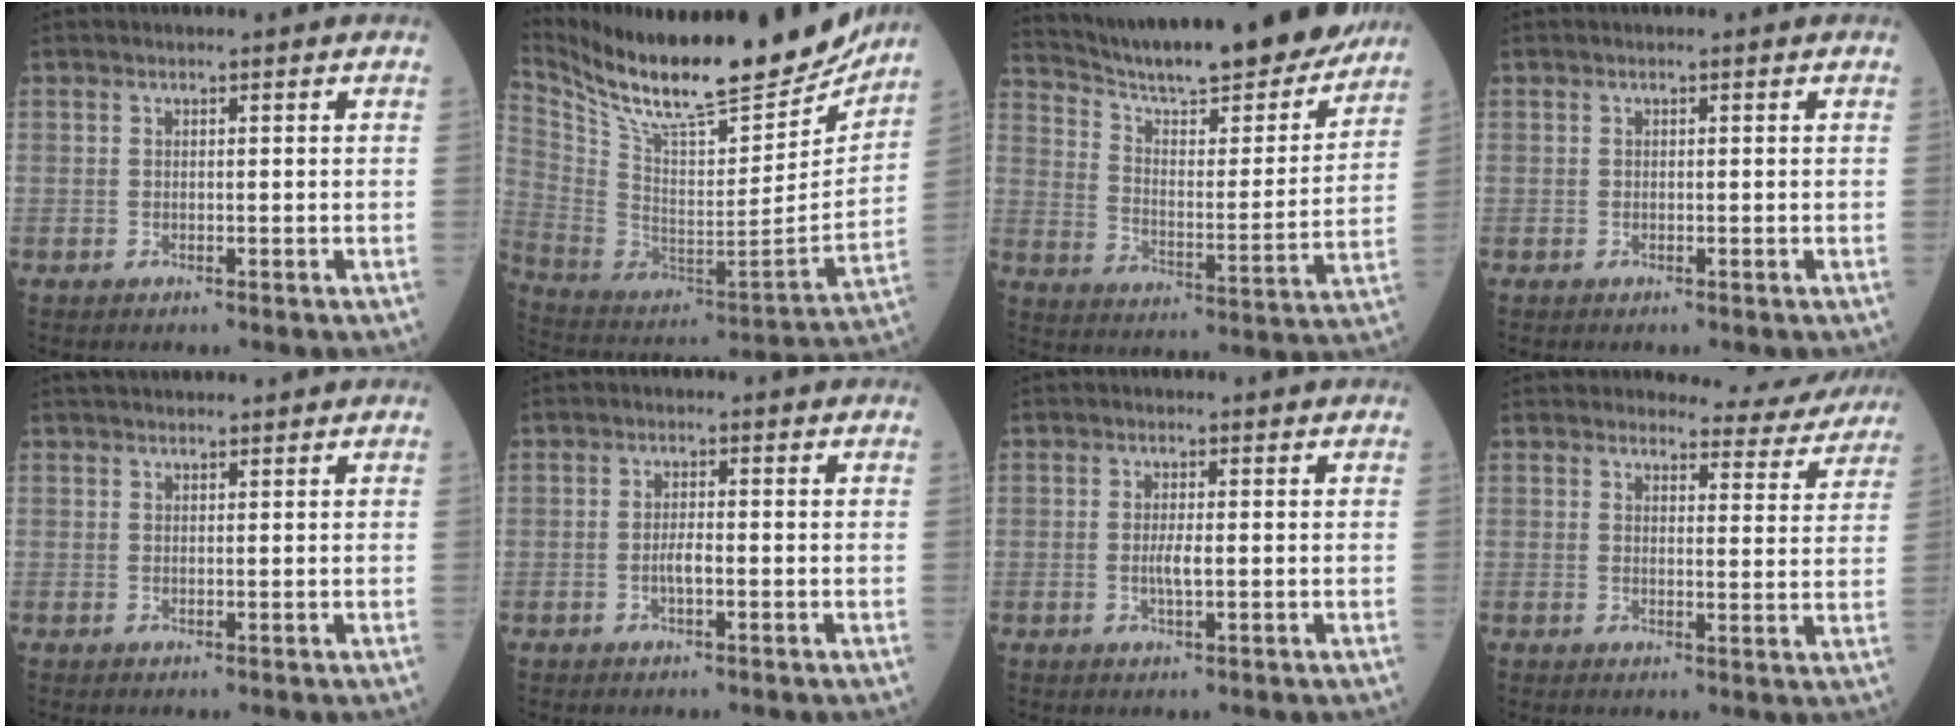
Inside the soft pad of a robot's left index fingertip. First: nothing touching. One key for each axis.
{"total": 27.0, "fx": 23.2, "fy": 5.0, "fz": 12.7, "tx": -0.237, "ty": -0.053, "tz": 0.359}
{"total": 23.7, "fx": 21.3, "fy": 3.0, "fz": 10.1, "tx": -0.162, "ty": -0.036, "tz": 0.302}
{"total": 0.0}
{"total": 5.1, "fx": 4.7, "fy": 0.8, "fz": 1.9, "tx": -0.022, "ty": 0.036, "tz": 0.066}
{"total": 1.9, "fx": -0.7, "fy": 0.4, "fz": 1.8, "tx": -0.033, "ty": 0.000, "tz": -0.014}
{"total": 2.1, "fx": -0.3, "fy": 0.3, "fz": 2.1, "tx": -0.044, "ty": -0.003, "tz": -0.004}
{"total": 7.9, "fx": 7.8, "fy": 1.6, "fz": 0.1, "tx": 0.014, "ty": -0.021, "tz": 0.077}